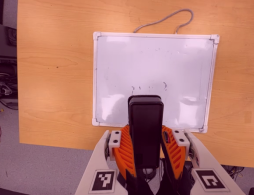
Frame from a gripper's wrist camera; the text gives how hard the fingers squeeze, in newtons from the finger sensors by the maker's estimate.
{"total": 8.6, "left": 7.2, "right": 10.1}